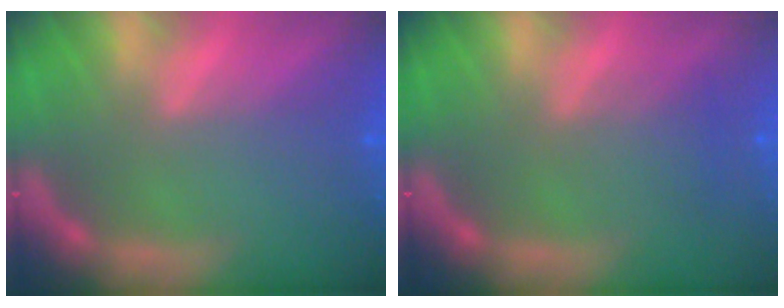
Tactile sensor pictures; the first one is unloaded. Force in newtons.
{"total": 2.0}